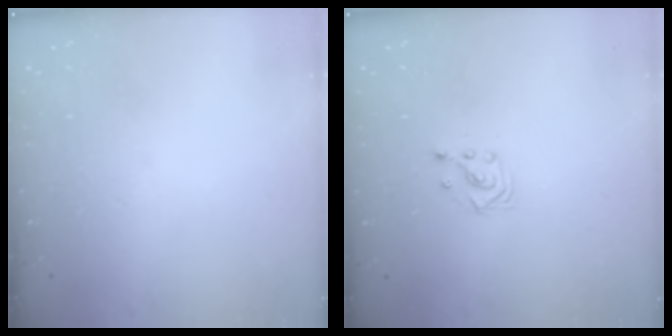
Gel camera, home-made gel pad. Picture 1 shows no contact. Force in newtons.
{"total": 3.4, "press": 3.4, "slide": 0.2}